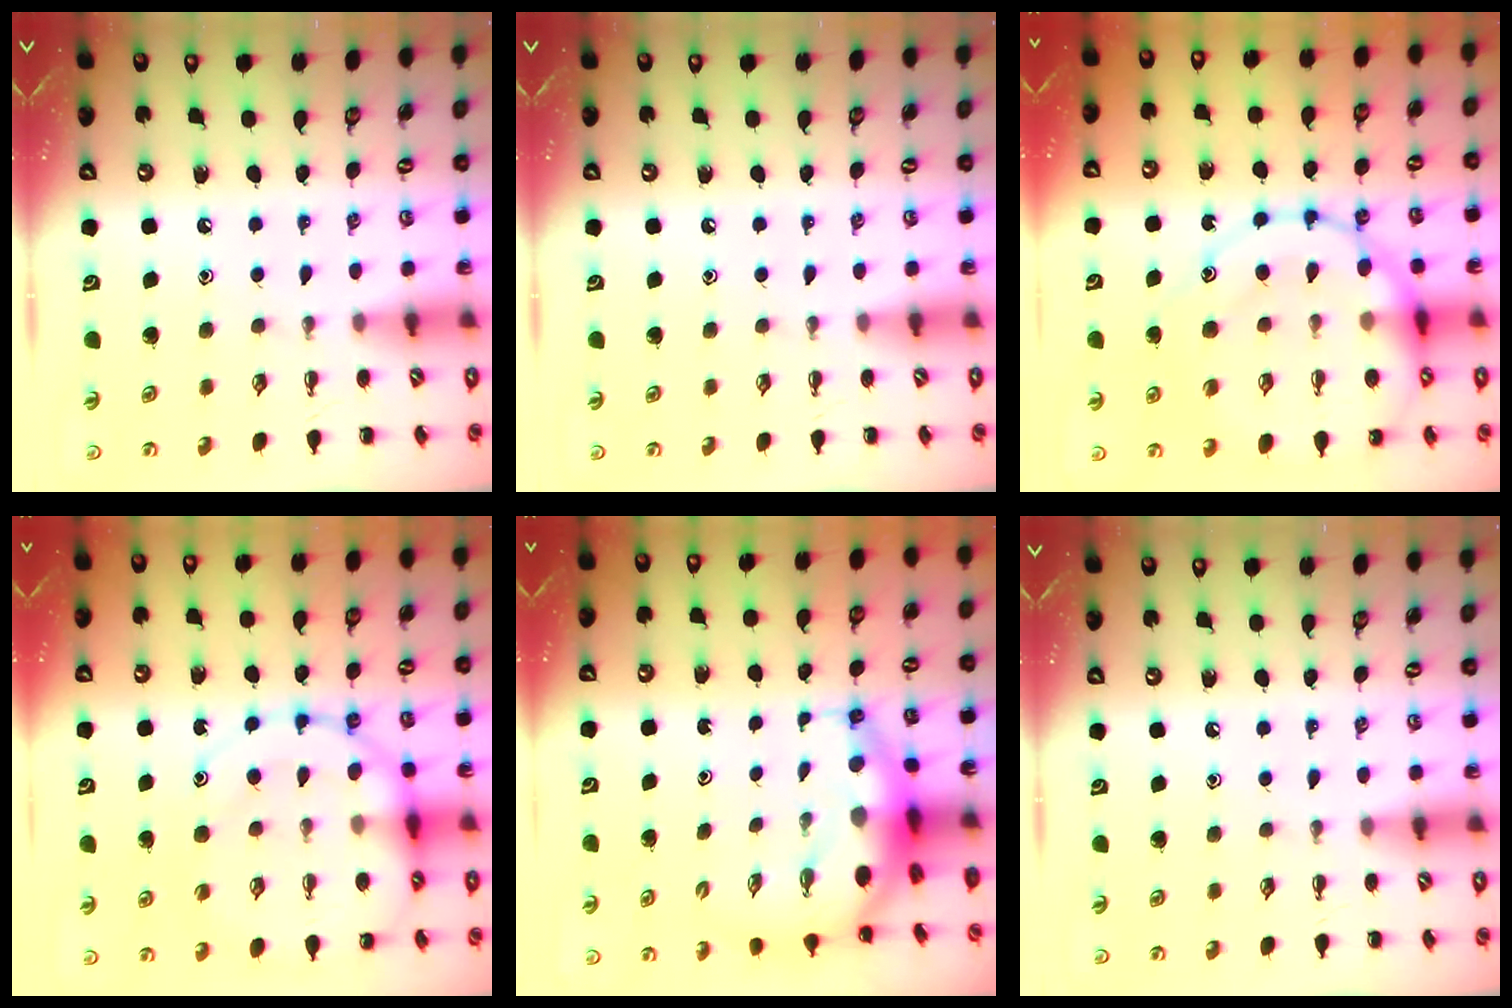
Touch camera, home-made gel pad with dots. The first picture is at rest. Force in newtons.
{"total": 0.0}
{"total": 22.8, "press": 22.7, "slide": 2.9}
{"total": 15.9, "press": 15.8, "slide": 2.4}
{"total": 7.5, "press": 7.2, "slide": 2.1}
{"total": 0.0}